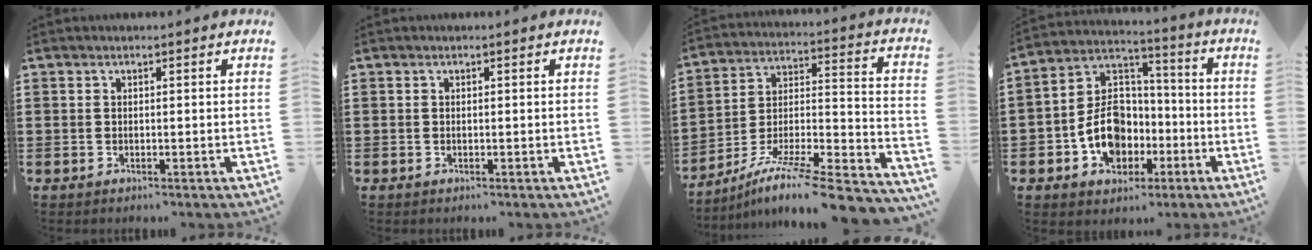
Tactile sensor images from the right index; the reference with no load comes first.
{"total": 0.0}
{"total": 9.5, "force": [-7.1, 0.5, 6.3], "torque": [-0.110, -0.005, -0.142]}
{"total": 10.8, "force": [-3.6, 8.2, 6.0], "torque": [-0.136, 0.023, -0.066]}